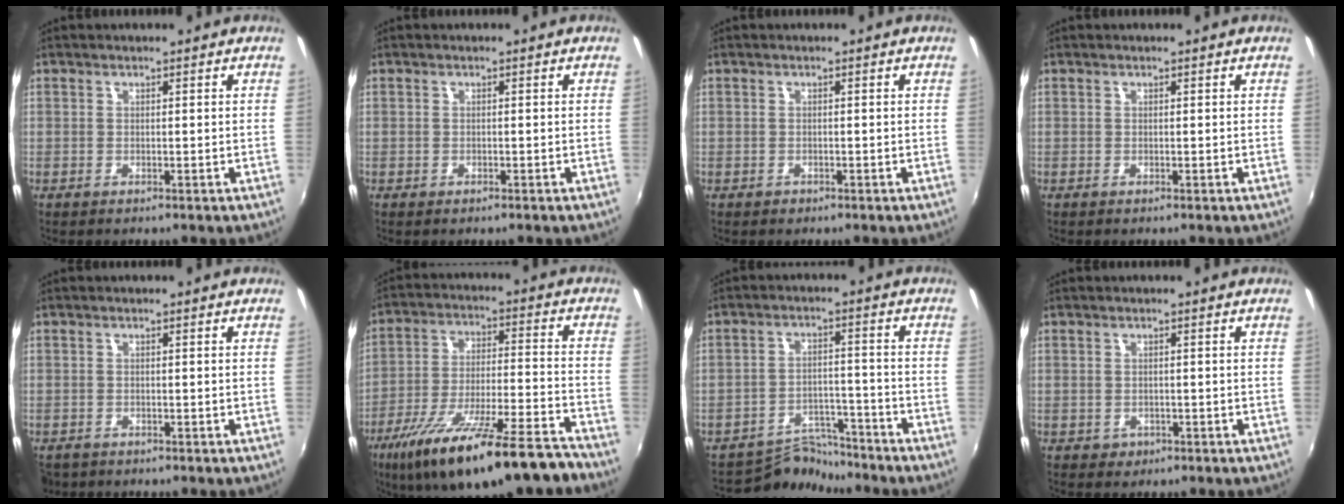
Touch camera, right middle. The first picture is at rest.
{"total": 0.5, "force": [-0.4, 0.3, 0.1], "torque": [-0.003, -0.004, -0.009]}
{"total": 0.9, "force": [-0.6, 0.6, 0.1], "torque": [-0.001, -0.003, -0.008]}
{"total": 0.0}
{"total": 3.5, "force": [-2.5, 1.9, 1.4], "torque": [-0.036, -0.015, -0.039]}
{"total": 23.2, "force": [-17.8, 4.2, 14.3], "torque": [-0.258, -0.050, -0.275]}
{"total": 7.5, "force": [-7.2, 1.8, 0.1], "torque": [-0.015, 0.013, -0.119]}
{"total": 1.8, "force": [-0.7, 1.6, 0.4], "torque": [-0.010, -0.004, -0.007]}